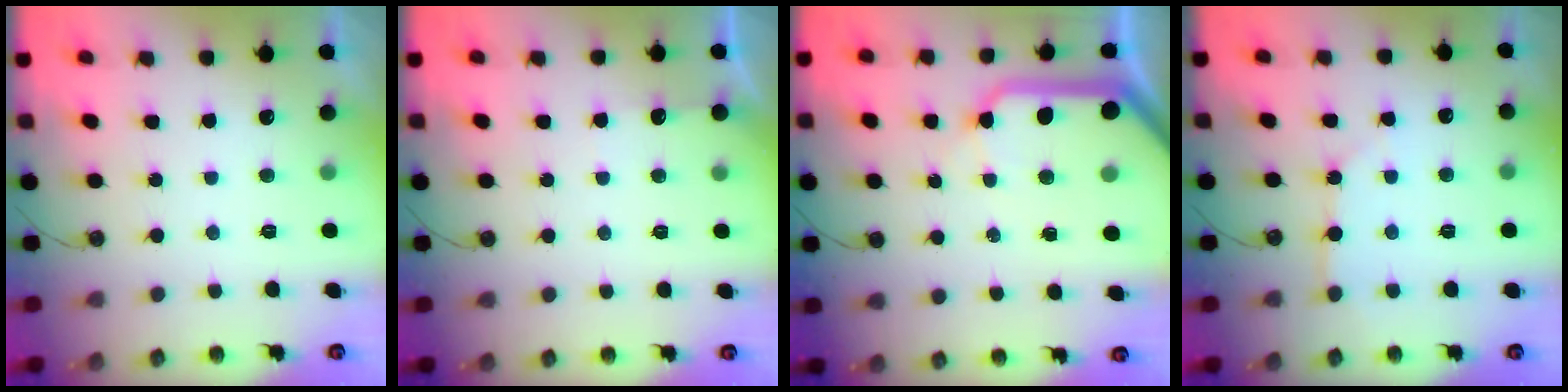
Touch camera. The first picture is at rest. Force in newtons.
{"total": 3.5, "press": 3.4, "slide": 0.6}
{"total": 17.2, "press": 17.0, "slide": 2.3}
{"total": 3.1, "press": 3.1, "slide": 0.4}